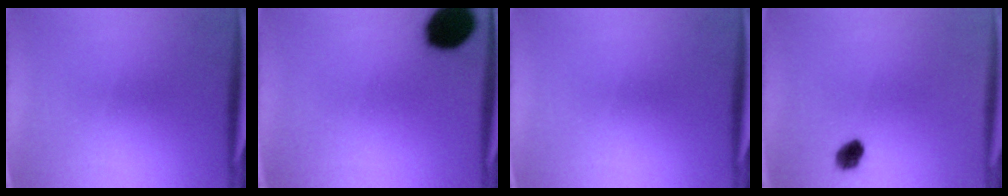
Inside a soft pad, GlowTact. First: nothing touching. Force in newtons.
{"total": 14.3}
{"total": 0.0}
{"total": 3.9}